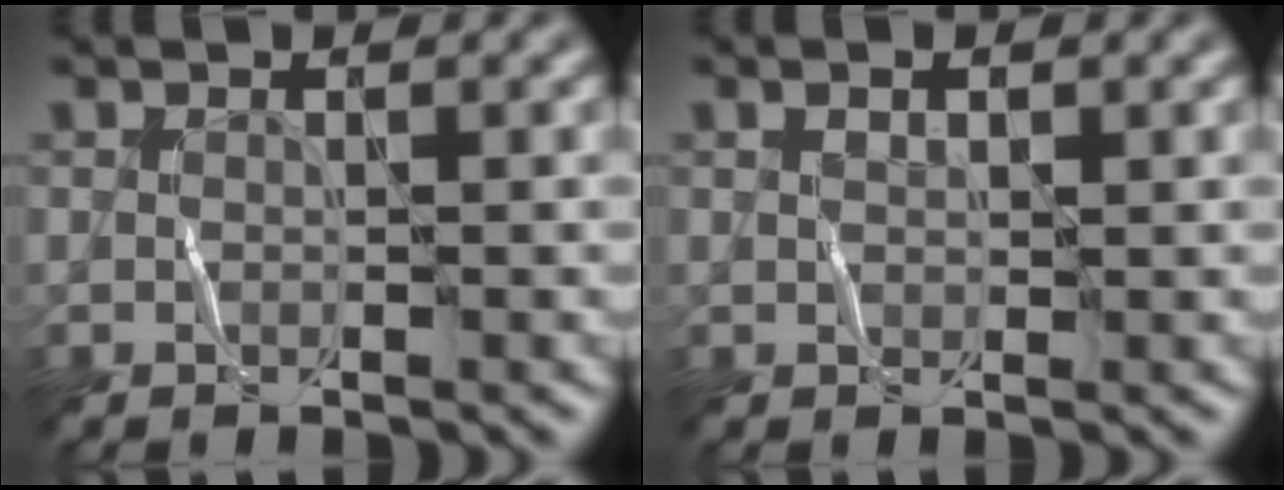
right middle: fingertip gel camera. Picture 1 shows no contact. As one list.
[{"total": 0.7, "force": [0.4, 0.4, 0.5], "torque": [-0.011, 0.004, 0.004]}]